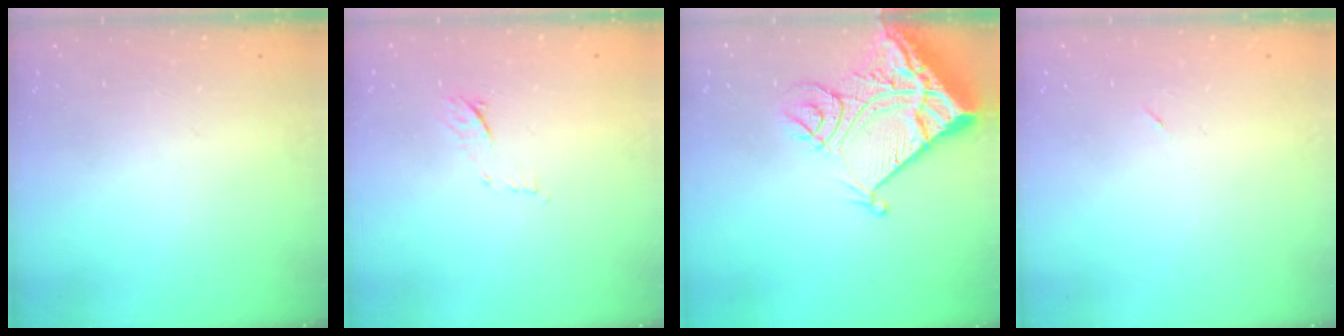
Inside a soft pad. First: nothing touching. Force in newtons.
{"total": 8.0, "press": 7.9, "slide": 1.0}
{"total": 16.1, "press": 16.0, "slide": 2.0}
{"total": 2.2, "press": 1.9, "slide": 1.2}